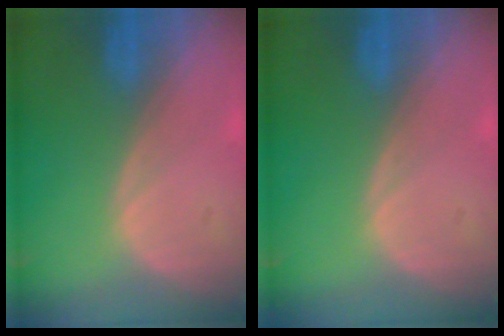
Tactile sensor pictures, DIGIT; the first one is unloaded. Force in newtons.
{"total": 0.0}